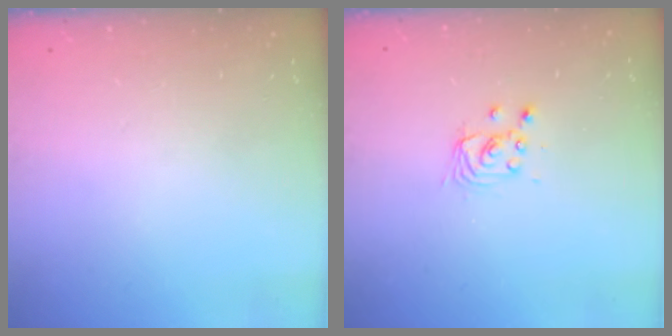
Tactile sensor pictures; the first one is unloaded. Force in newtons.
{"total": 2.7, "press": 2.7, "slide": 0.2}